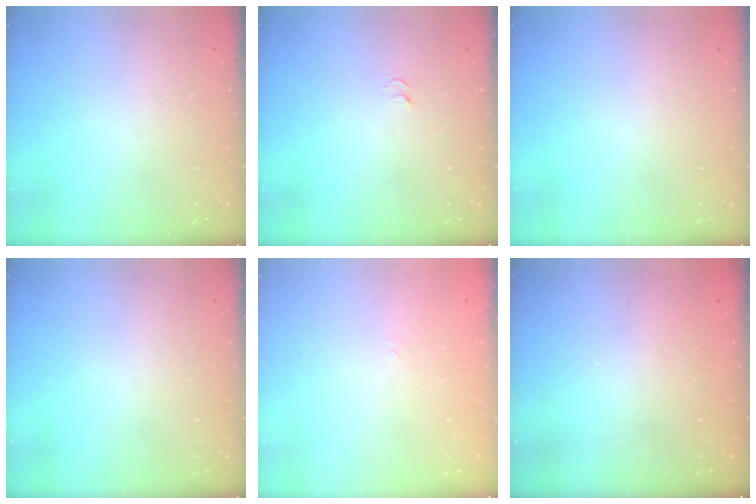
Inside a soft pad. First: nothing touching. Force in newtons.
{"total": 2.9, "press": 2.9, "slide": 0.3}
{"total": 0.0}
{"total": 0.0}
{"total": 2.2, "press": 2.0, "slide": 1.1}
{"total": 2.5, "press": 2.4, "slide": 0.8}